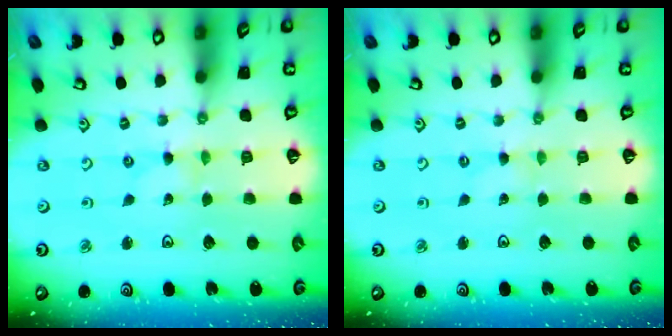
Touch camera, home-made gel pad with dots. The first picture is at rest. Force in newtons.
{"total": 0.0}